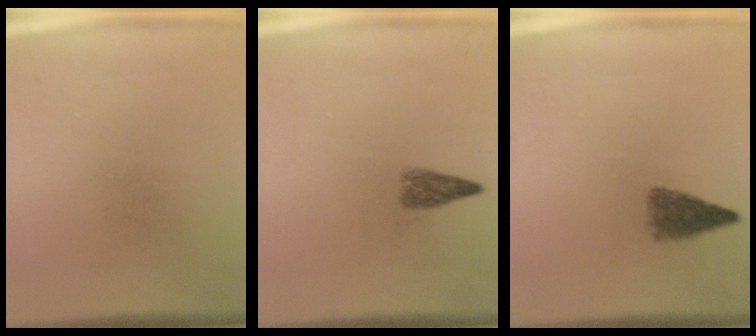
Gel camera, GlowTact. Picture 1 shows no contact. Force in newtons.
{"total": 2.3}
{"total": 3.4}